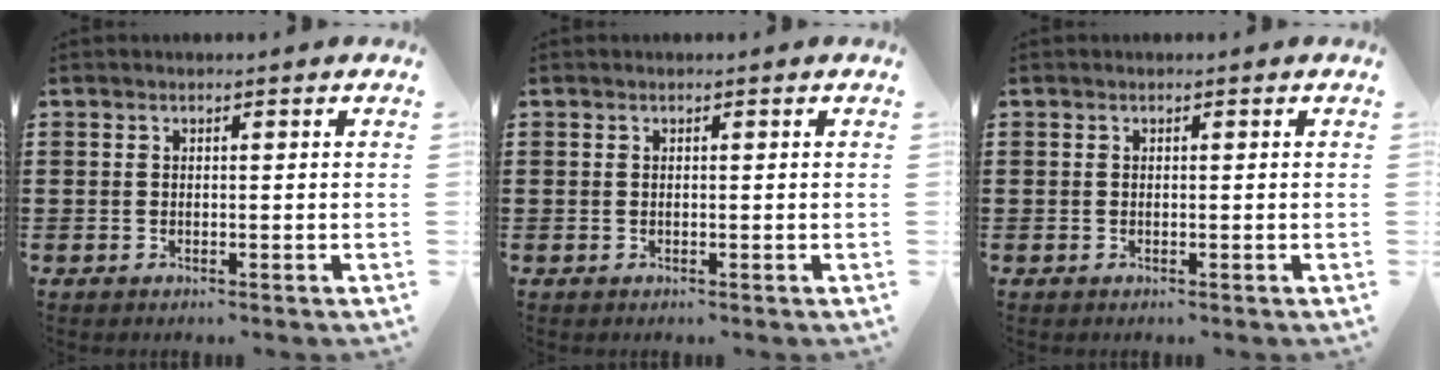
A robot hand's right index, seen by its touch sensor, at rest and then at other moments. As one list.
[{"total": 0.0}, {"total": 0.0}]